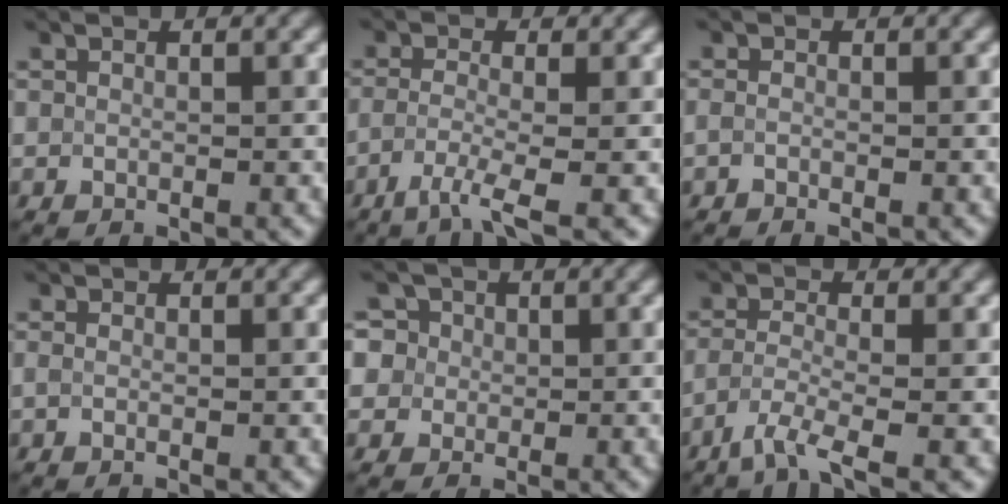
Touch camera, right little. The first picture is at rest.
{"total": 3.5, "force": [-2.4, 0.3, 2.6], "torque": [-0.042, -0.001, -0.055]}
{"total": 1.4, "force": [-1.3, 0.2, 0.5], "torque": [-0.007, -0.005, -0.016]}
{"total": 0.9, "force": [-0.4, 0.0, 0.8], "torque": [-0.011, 0.003, -0.001]}
{"total": 5.3, "force": [2.1, 4.5, 1.9], "torque": [-0.031, 0.035, 0.015]}
{"total": 3.8, "force": [-2.9, 0.3, 2.3], "torque": [-0.044, -0.003, -0.063]}